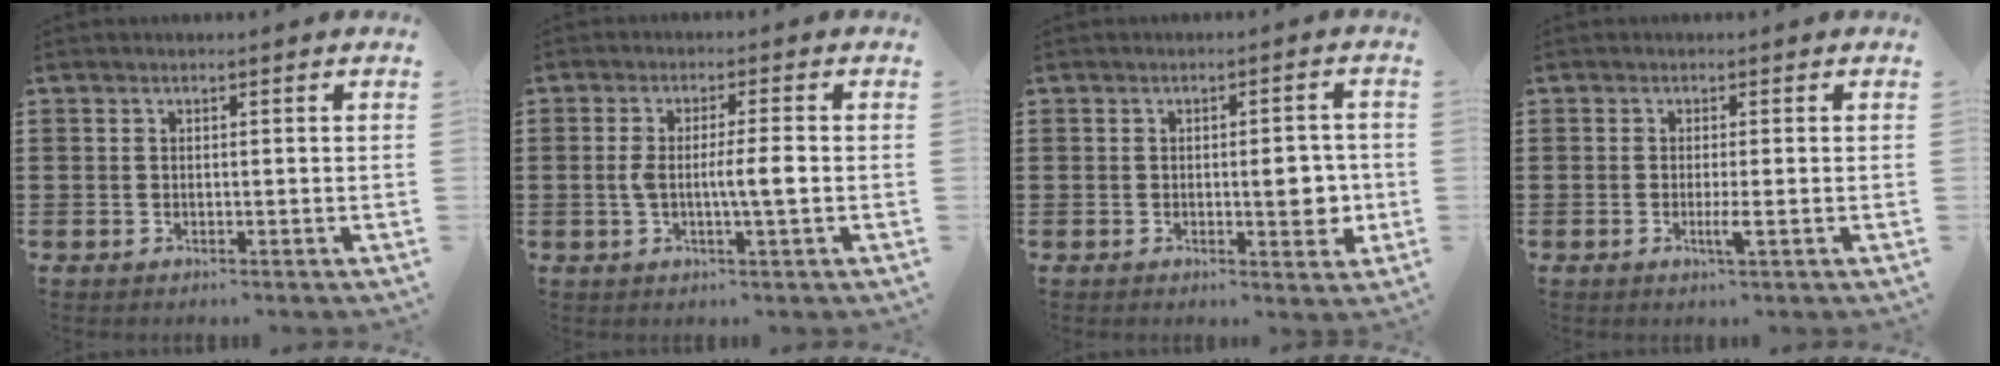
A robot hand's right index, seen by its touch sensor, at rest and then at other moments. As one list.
[{"total": 4.8, "force": [-0.6, 0.3, 4.8], "torque": [-0.101, -0.008, -0.020]}, {"total": 5.0, "force": [-0.4, 1.5, 4.7], "torque": [-0.056, -0.009, -0.010]}, {"total": 2.1, "force": [-0.7, -0.1, 2.0], "torque": [-0.041, -0.010, -0.015]}]